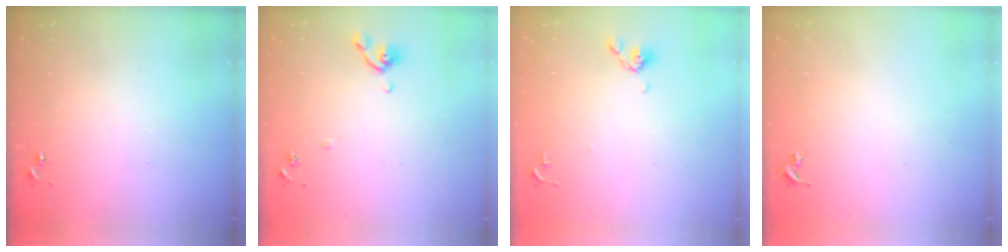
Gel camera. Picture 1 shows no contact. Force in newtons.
{"total": 7.8, "press": 7.6, "slide": 1.6}
{"total": 6.1, "press": 5.7, "slide": 2.3}
{"total": 0.0}